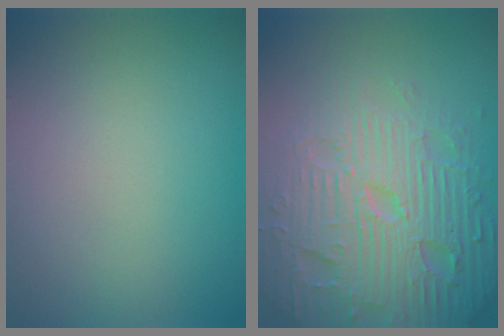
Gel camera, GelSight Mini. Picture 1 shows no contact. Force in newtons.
{"total": 7.8, "press": 7.6, "slide": 1.7}